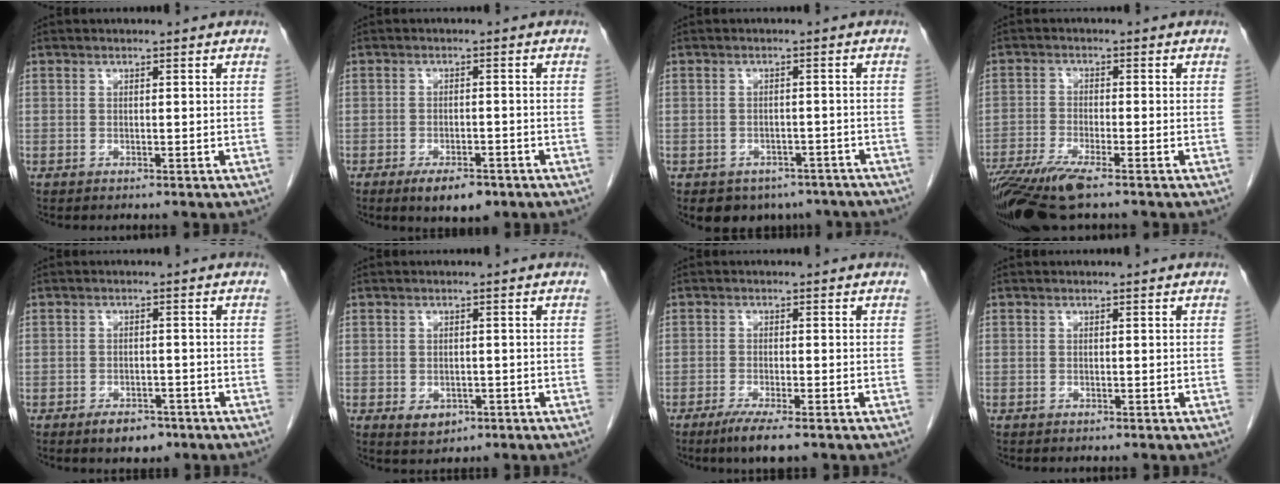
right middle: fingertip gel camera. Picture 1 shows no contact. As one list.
[{"total": 5.4, "force": [-3.5, 2.0, 3.6], "torque": [-0.057, -0.004, -0.048]}, {"total": 8.3, "force": [-6.2, 5.3, 1.9], "torque": [-0.019, 0.008, -0.067]}, {"total": 10.1, "force": [-7.5, 1.1, 6.7], "torque": [-0.123, -0.021, -0.131]}, {"total": 3.9, "force": [-2.6, 2.0, 2.1], "torque": [-0.033, 0.001, -0.032]}, {"total": 2.8, "force": [-1.1, 2.0, 1.5], "torque": [-0.018, 0.000, -0.005]}, {"total": 5.0, "force": [-3.4, 0.4, 3.7], "torque": [-0.064, -0.013, -0.055]}, {"total": 0.0}]